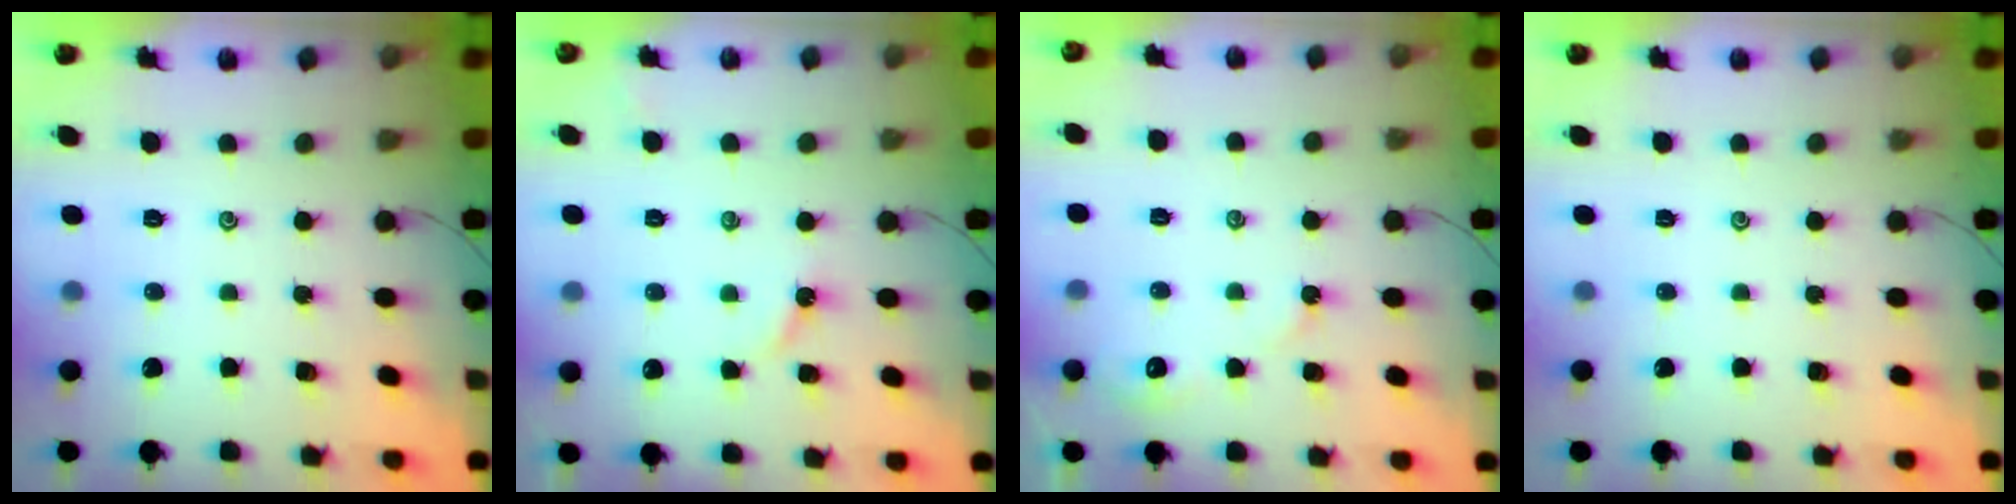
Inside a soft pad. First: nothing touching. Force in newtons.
{"total": 2.8, "press": 2.8, "slide": 0.3}
{"total": 3.6, "press": 3.6, "slide": 0.5}
{"total": 0.0}